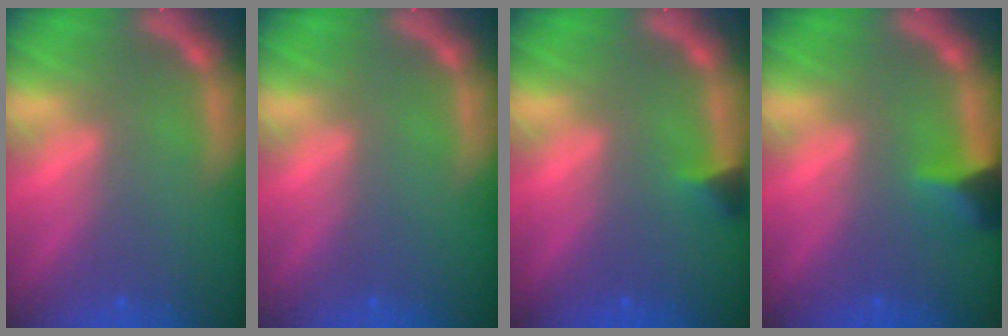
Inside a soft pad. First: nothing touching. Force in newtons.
{"total": 0.0}
{"total": 1.4}
{"total": 2.9}